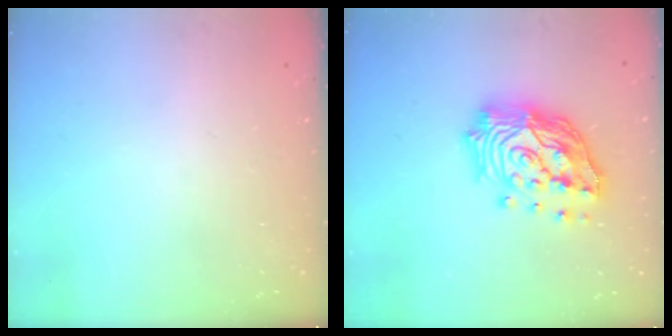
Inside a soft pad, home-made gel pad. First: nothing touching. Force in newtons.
{"total": 22.7, "press": 22.6, "slide": 1.9}